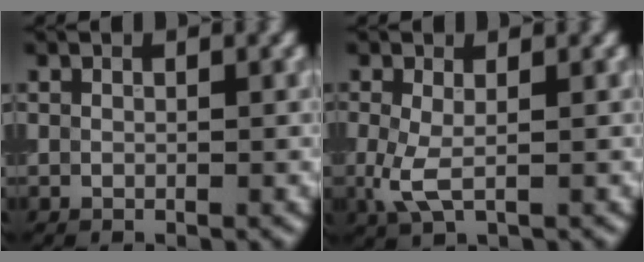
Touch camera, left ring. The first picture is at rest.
{"total": 2.6, "force": [-0.1, 1.1, 2.4], "torque": [-0.060, -0.005, -0.005]}